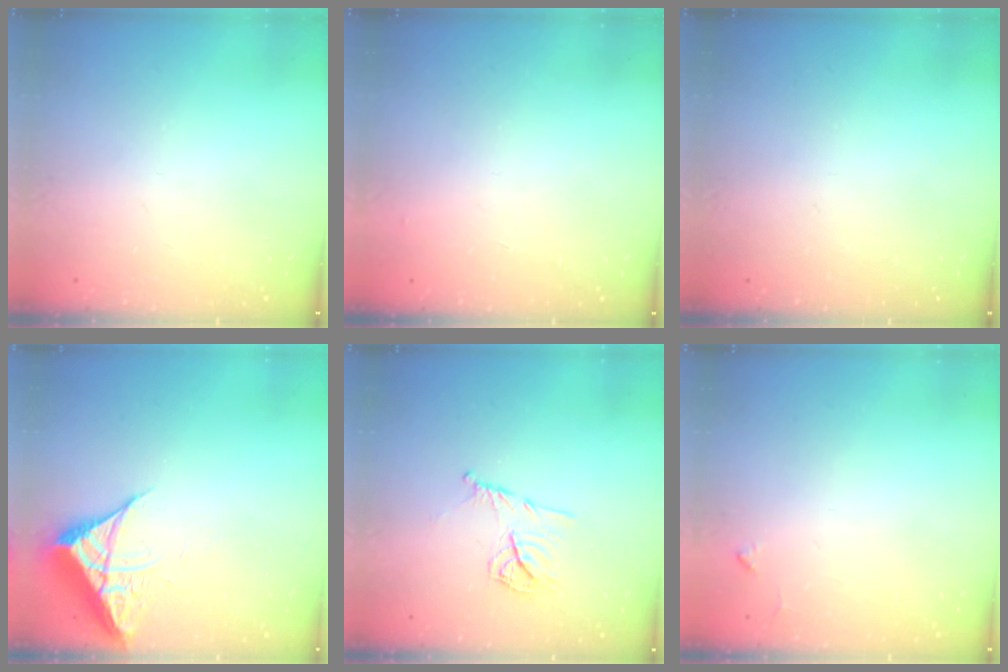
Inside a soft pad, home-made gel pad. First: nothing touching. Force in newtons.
{"total": 2.9, "press": 2.9, "slide": 0.1}
{"total": 0.0}
{"total": 6.6, "press": 6.6, "slide": 0.3}
{"total": 9.8, "press": 9.8, "slide": 0.6}
{"total": 3.5, "press": 3.5, "slide": 0.5}